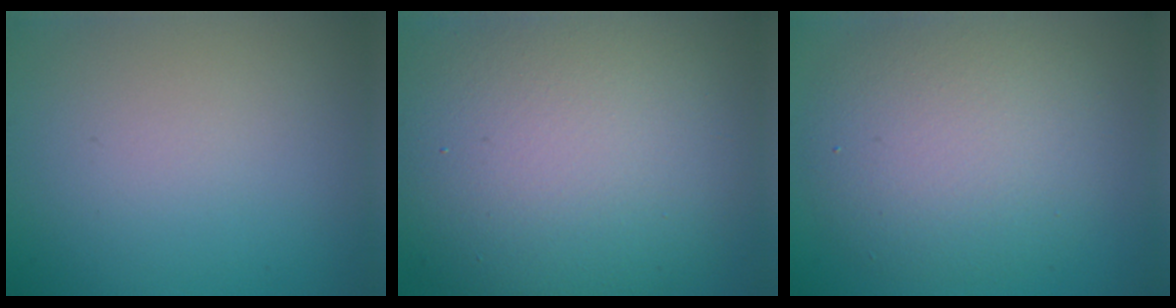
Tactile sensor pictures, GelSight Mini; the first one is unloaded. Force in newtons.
{"total": 13.8, "press": 13.8, "slide": 1.0}
{"total": 6.5, "press": 6.5, "slide": 0.3}